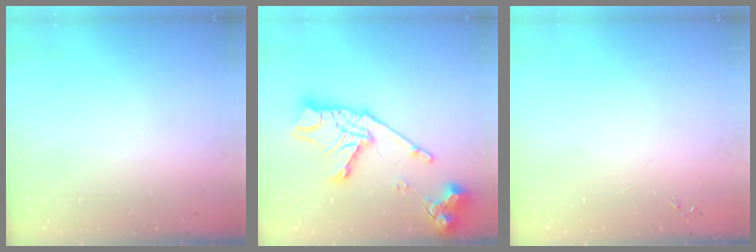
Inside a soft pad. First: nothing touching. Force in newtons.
{"total": 19.3, "press": 19.3, "slide": 1.7}
{"total": 0.0}